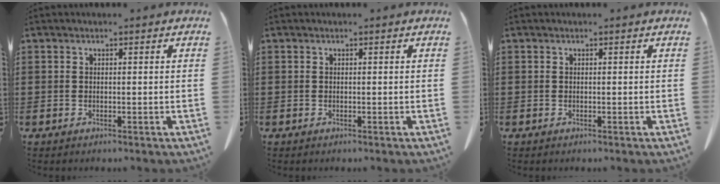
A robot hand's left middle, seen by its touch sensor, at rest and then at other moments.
{"total": 0.0}
{"total": 0.0}